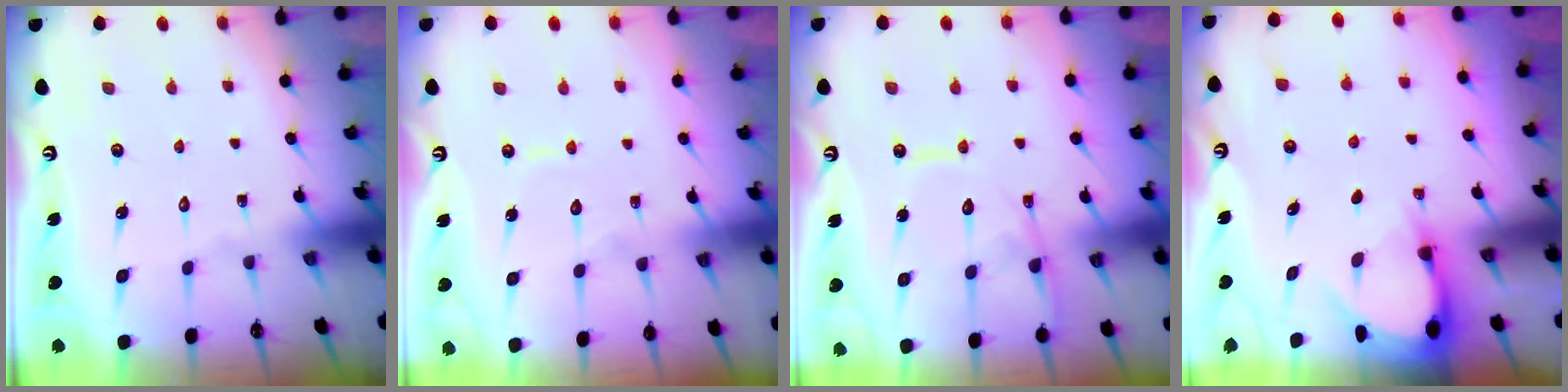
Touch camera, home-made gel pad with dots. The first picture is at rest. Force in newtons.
{"total": 5.1, "press": 5.1, "slide": 0.4}
{"total": 13.6, "press": 13.6, "slide": 1.4}
{"total": 2.9, "press": 2.9, "slide": 0.3}